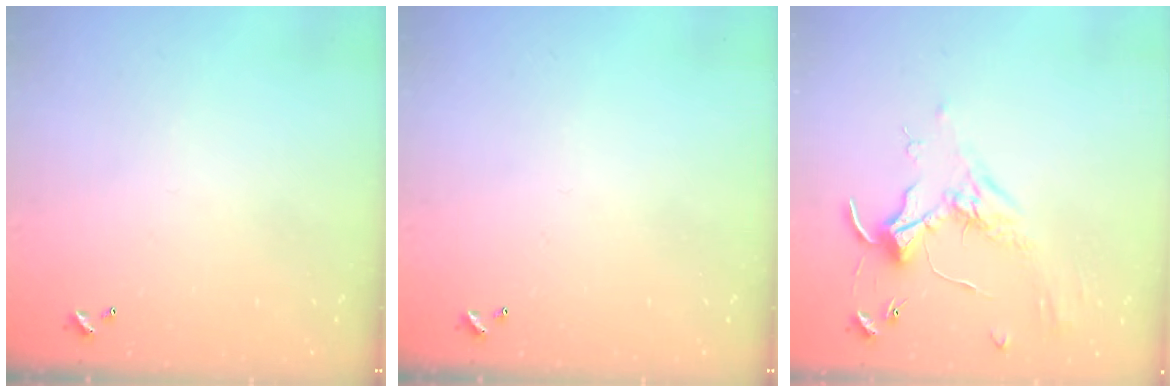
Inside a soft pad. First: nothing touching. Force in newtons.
{"total": 0.0}
{"total": 1.8, "press": 1.8, "slide": 0.4}